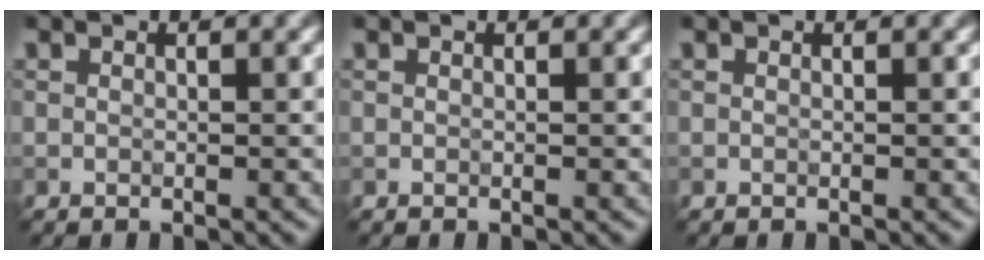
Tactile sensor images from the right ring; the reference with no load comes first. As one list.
[{"total": 0.0}, {"total": 0.0}]